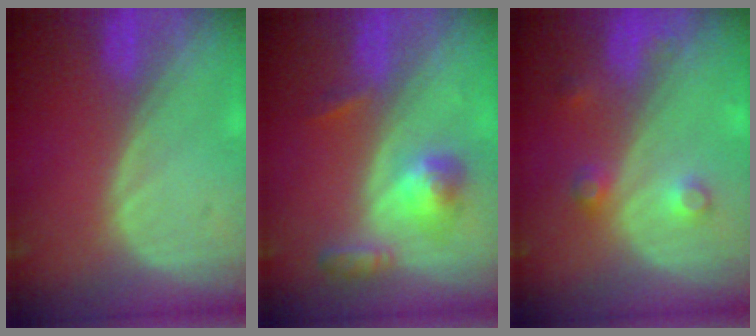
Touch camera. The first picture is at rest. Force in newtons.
{"total": 5.6, "press": 5.1, "slide": 2.3}
{"total": 3.7, "press": 3.4, "slide": 1.4}